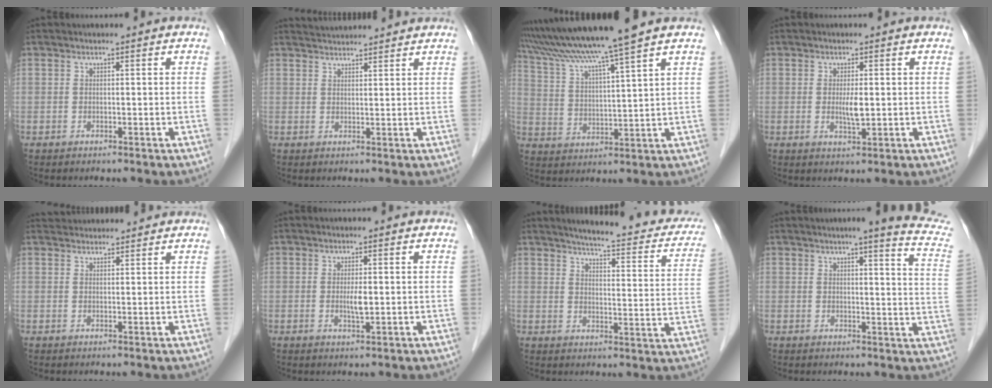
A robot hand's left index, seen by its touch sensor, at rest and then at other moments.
{"total": 6.0, "force": [5.9, 0.1, 1.2], "torque": [-0.023, 0.032, 0.081]}
{"total": 14.5, "force": [12.0, -2.1, 7.9], "torque": [-0.144, 0.008, 0.203]}
{"total": 2.6, "force": [0.0, 0.4, 2.6], "torque": [-0.050, -0.004, 0.002]}
{"total": 5.8, "force": [5.7, 0.9, 0.8], "torque": [-0.011, 0.036, 0.080]}
{"total": 2.1, "force": [0.0, 0.4, 2.1], "torque": [-0.042, -0.003, 0.000]}
{"total": 20.6, "force": [17.8, 3.6, 9.7], "torque": [-0.110, -0.030, 0.199]}
{"total": 13.0, "force": [11.2, -0.3, 6.6], "torque": [-0.075, -0.050, 0.102]}